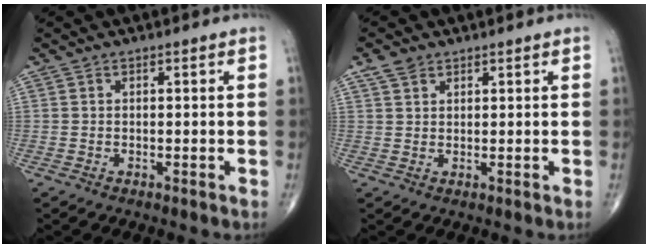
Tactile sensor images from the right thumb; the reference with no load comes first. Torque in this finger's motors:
{"motor_torque": [-0.27, 0.25, 0.03, 0.06, 0.02]}